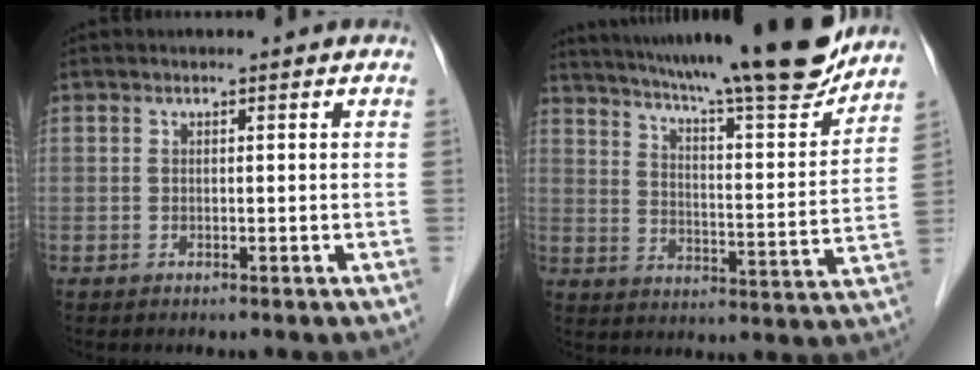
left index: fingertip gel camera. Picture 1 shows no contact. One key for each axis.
{"total": 22.8, "fx": 19.8, "fy": 0.8, "fz": 11.2, "tx": -0.184, "ty": -0.036, "tz": 0.278}